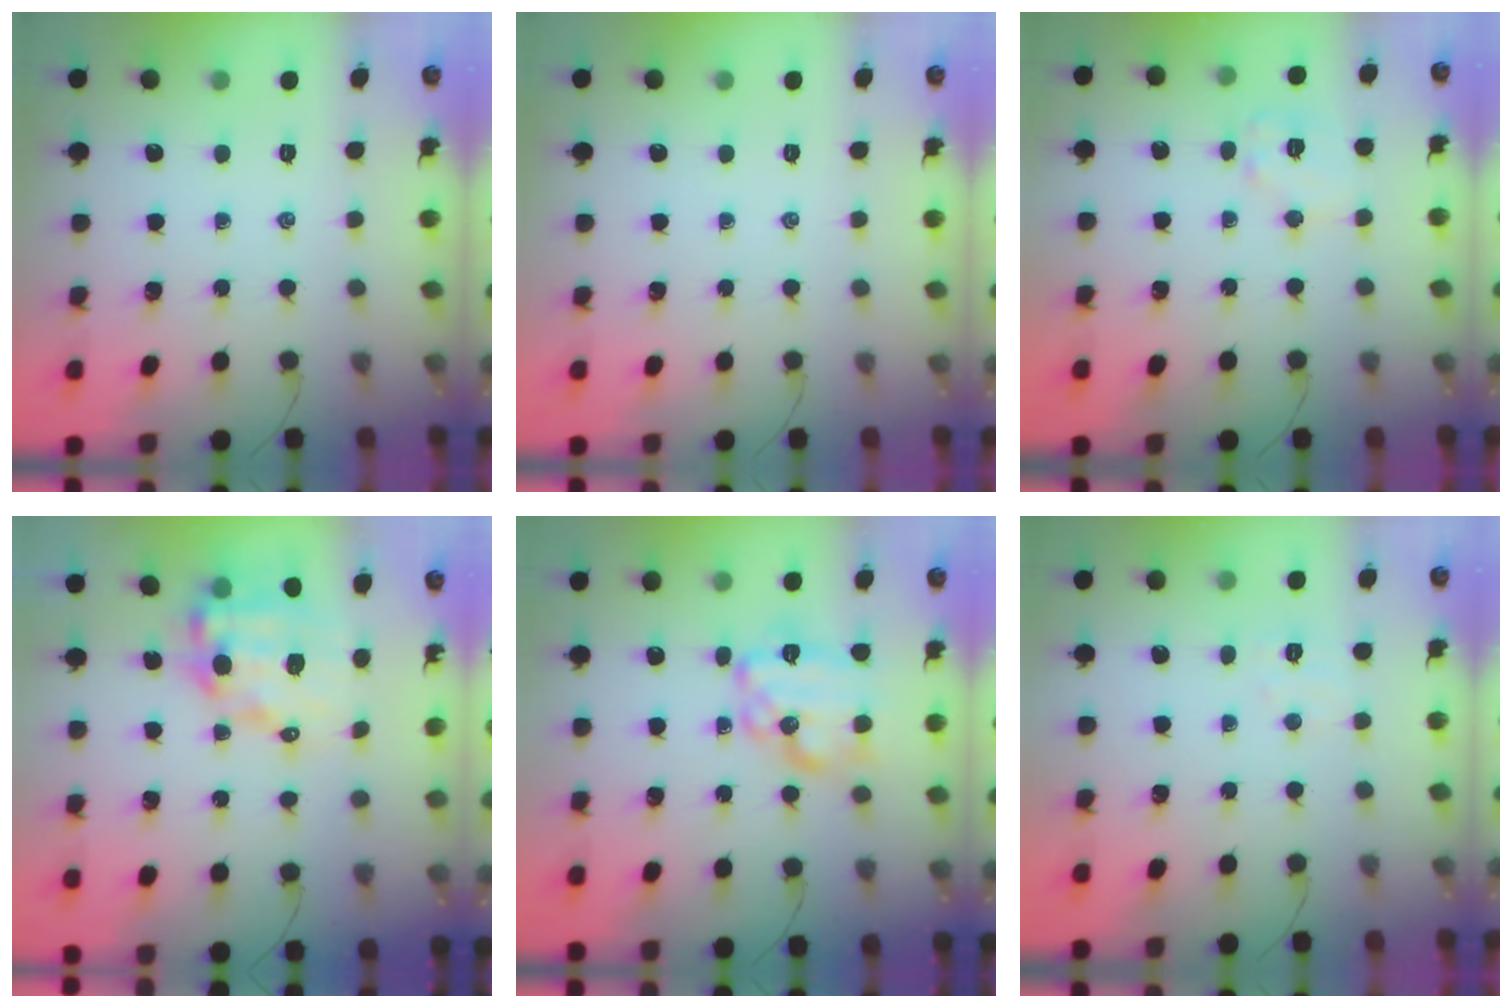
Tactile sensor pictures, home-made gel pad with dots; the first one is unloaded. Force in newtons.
{"total": 0.0}
{"total": 8.7, "press": 8.6, "slide": 1.2}
{"total": 12.1, "press": 11.7, "slide": 3.0}
{"total": 16.2, "press": 16.2, "slide": 1.1}
{"total": 3.8, "press": 3.7, "slide": 0.9}